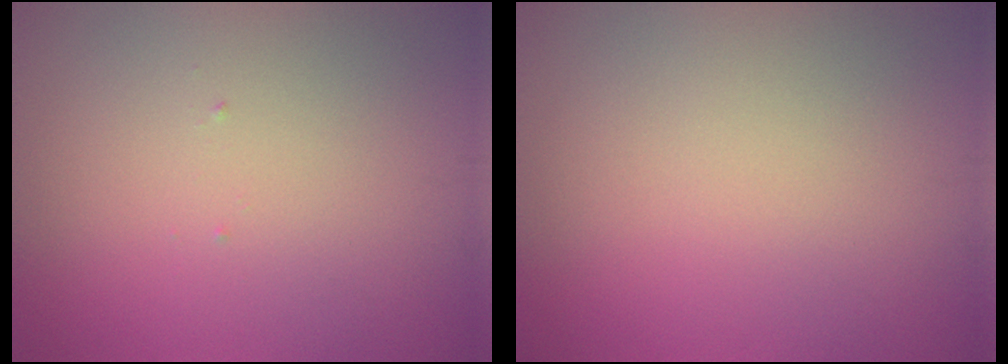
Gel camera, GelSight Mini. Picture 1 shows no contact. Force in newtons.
{"total": 0.0}